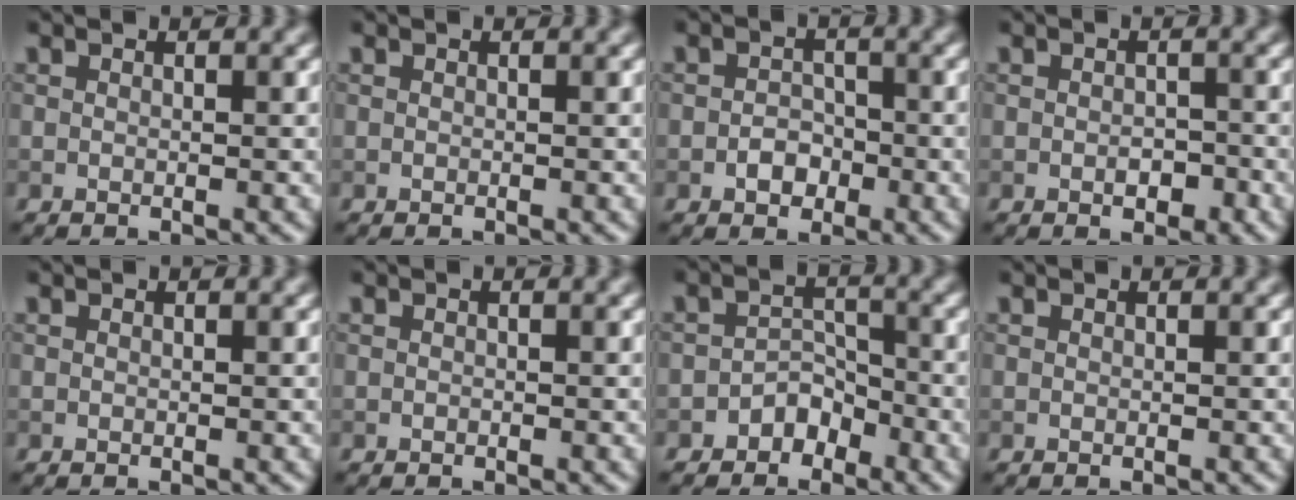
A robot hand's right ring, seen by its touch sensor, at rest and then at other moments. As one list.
[{"total": 0.0}, {"total": 2.0, "force": [-0.9, 1.5, 1.0], "torque": [-0.012, 0.002, -0.017]}, {"total": 1.7, "force": [-0.6, 1.0, 1.3], "torque": [-0.018, -0.002, -0.010]}, {"total": 0.0}, {"total": 0.0}, {"total": 2.4, "force": [-1.6, 1.5, 0.7], "torque": [-0.002, 0.011, -0.029]}, {"total": 0.0}]